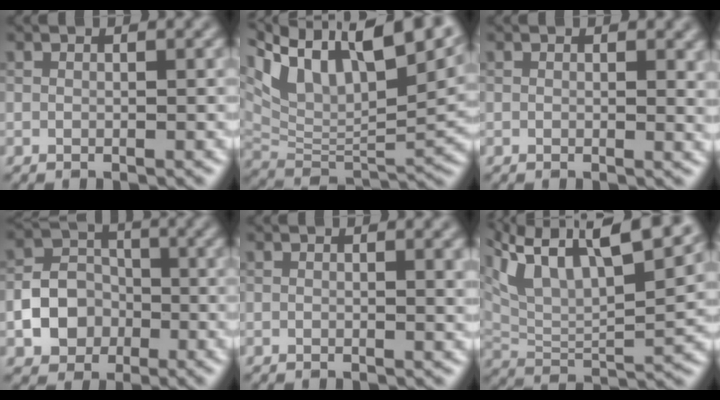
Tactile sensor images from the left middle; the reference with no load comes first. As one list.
[{"total": 14.7, "force": [8.9, 6.3, 9.8], "torque": [-0.182, 0.036, 0.158]}, {"total": 1.7, "force": [0.2, 0.8, 1.4], "torque": [-0.015, -0.004, 0.002]}, {"total": 4.7, "force": [-1.5, 3.9, 2.2], "torque": [-0.029, 0.001, -0.034]}, {"total": 1.4, "force": [0.1, 0.3, 1.4], "torque": [-0.017, -0.001, -0.001]}, {"total": 12.6, "force": [8.2, 4.7, 8.2], "torque": [-0.161, 0.020, 0.147]}]